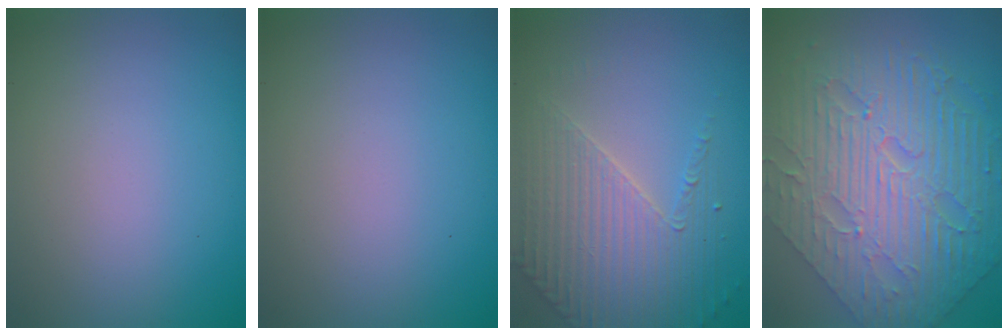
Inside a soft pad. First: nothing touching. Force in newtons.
{"total": 0.0}
{"total": 4.0, "press": 3.6, "slide": 1.9}
{"total": 10.4, "press": 7.1, "slide": 7.6}